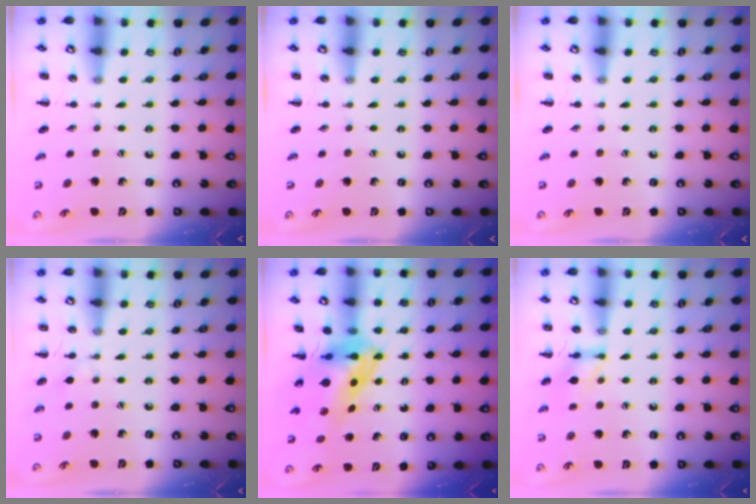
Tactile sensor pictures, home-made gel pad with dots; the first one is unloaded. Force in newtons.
{"total": 0.0}
{"total": 0.0}
{"total": 4.2, "press": 3.9, "slide": 1.7}
{"total": 7.3, "press": 6.9, "slide": 2.3}
{"total": 9.0, "press": 8.9, "slide": 0.6}